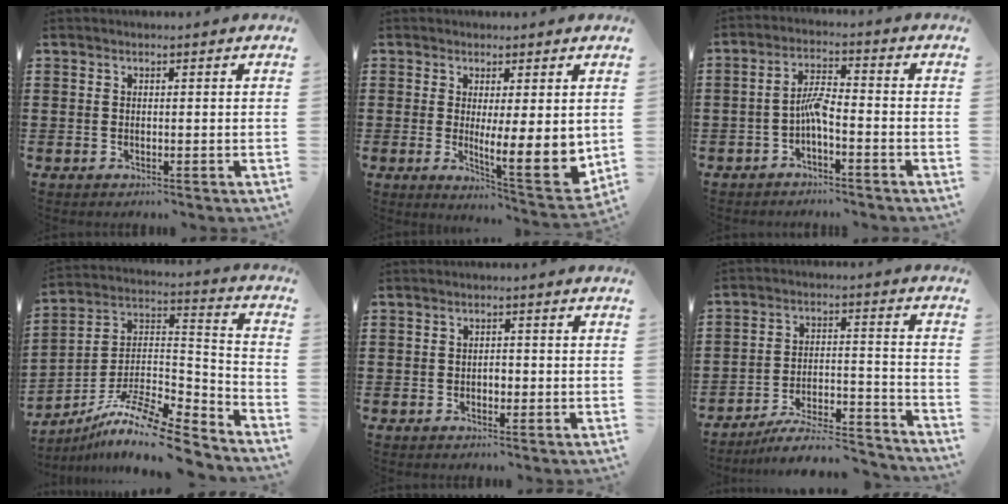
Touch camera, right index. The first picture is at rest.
{"total": 8.0, "force": [0.7, 2.5, 7.6], "torque": [-0.095, -0.031, 0.017]}
{"total": 4.1, "force": [-1.8, 0.9, 3.6], "torque": [-0.074, 0.008, -0.038]}
{"total": 11.6, "force": [-9.4, 2.0, 6.5], "torque": [-0.120, 0.016, -0.185]}
{"total": 1.4, "force": [-0.3, 0.8, 1.1], "torque": [-0.021, 0.001, -0.006]}
{"total": 8.2, "force": [-7.3, 1.5, 3.5], "torque": [-0.057, 0.010, -0.139]}